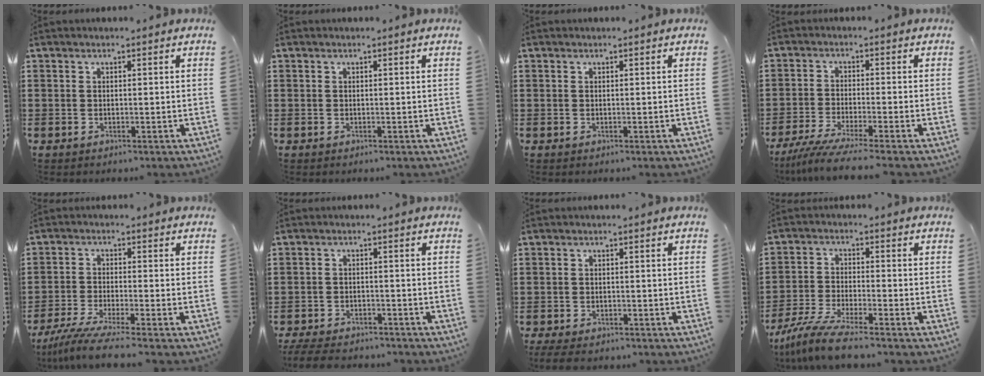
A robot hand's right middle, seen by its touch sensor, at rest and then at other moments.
{"total": 0.0}
{"total": 0.0}
{"total": 4.7, "force": [-4.1, -0.6, 2.3], "torque": [-0.062, -0.024, -0.080]}
{"total": 5.6, "force": [-4.7, -0.4, 3.1], "torque": [-0.079, -0.027, -0.093]}
{"total": 4.2, "force": [-4.1, 0.5, 0.6], "torque": [-0.024, -0.004, -0.086]}
{"total": 2.2, "force": [-2.1, 0.4, 0.4], "torque": [-0.018, -0.004, -0.046]}
{"total": 7.2, "force": [-6.3, -0.1, 3.5], "torque": [-0.085, -0.017, -0.124]}